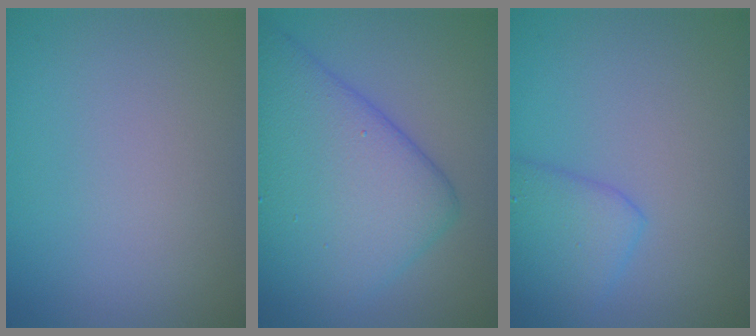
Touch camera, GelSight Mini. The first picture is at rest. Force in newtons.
{"total": 10.6, "press": 10.6, "slide": 0.3}
{"total": 3.3, "press": 3.3, "slide": 0.2}